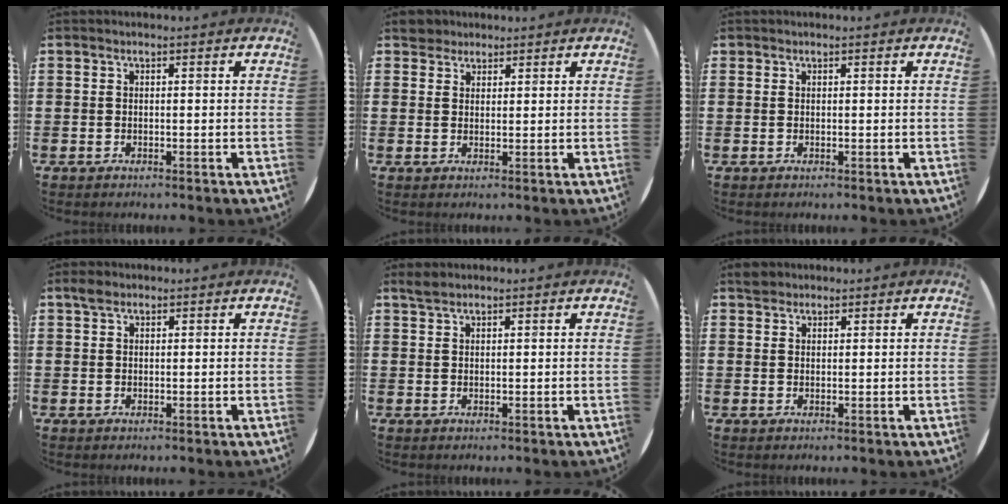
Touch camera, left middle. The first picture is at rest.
{"total": 2.7, "force": [2.4, 1.3, 0.0], "torque": [-0.001, 0.002, 0.047]}
{"total": 0.0}
{"total": 1.4, "force": [1.1, 0.8, 0.5], "torque": [-0.003, 0.002, 0.020]}
{"total": 1.5, "force": [1.3, 0.4, 0.5], "torque": [-0.012, 0.003, 0.025]}
{"total": 1.6, "force": [1.4, 0.6, 0.0], "torque": [0.004, 0.001, 0.027]}